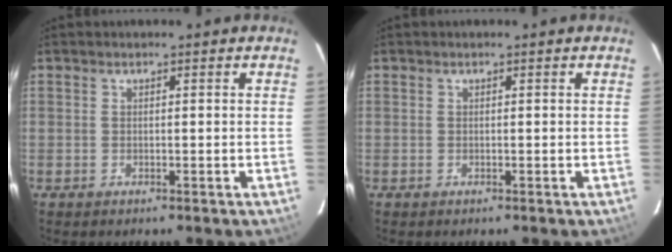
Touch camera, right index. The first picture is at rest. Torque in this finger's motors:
{"motor_torque": [0.01, 0.00, 0.00, 0.00]}